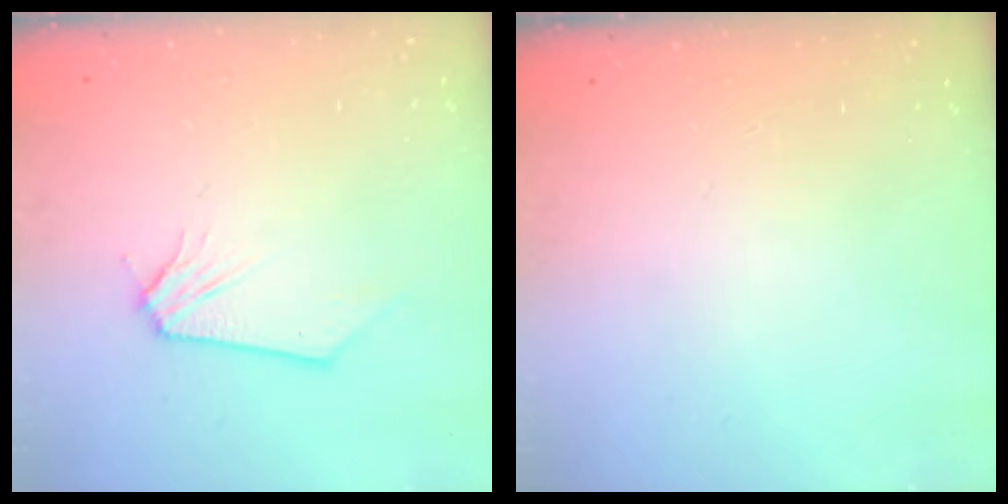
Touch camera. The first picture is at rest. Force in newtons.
{"total": 0.0}